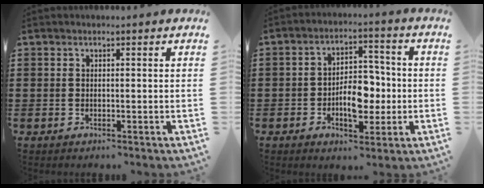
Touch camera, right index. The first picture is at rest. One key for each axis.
{"total": 7.2, "fx": -1.6, "fy": 4.1, "fz": 5.7, "tx": -0.078, "ty": 0.002, "tz": -0.031}